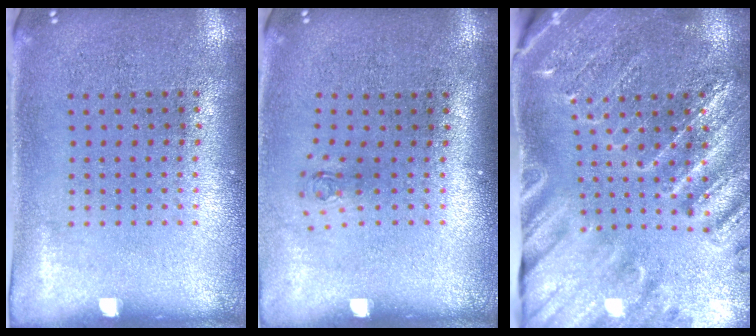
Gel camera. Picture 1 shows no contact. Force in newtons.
{"total": 0.7, "press": 0.3, "slide": 0.6}
{"total": 3.1, "press": 3.0, "slide": 0.7}